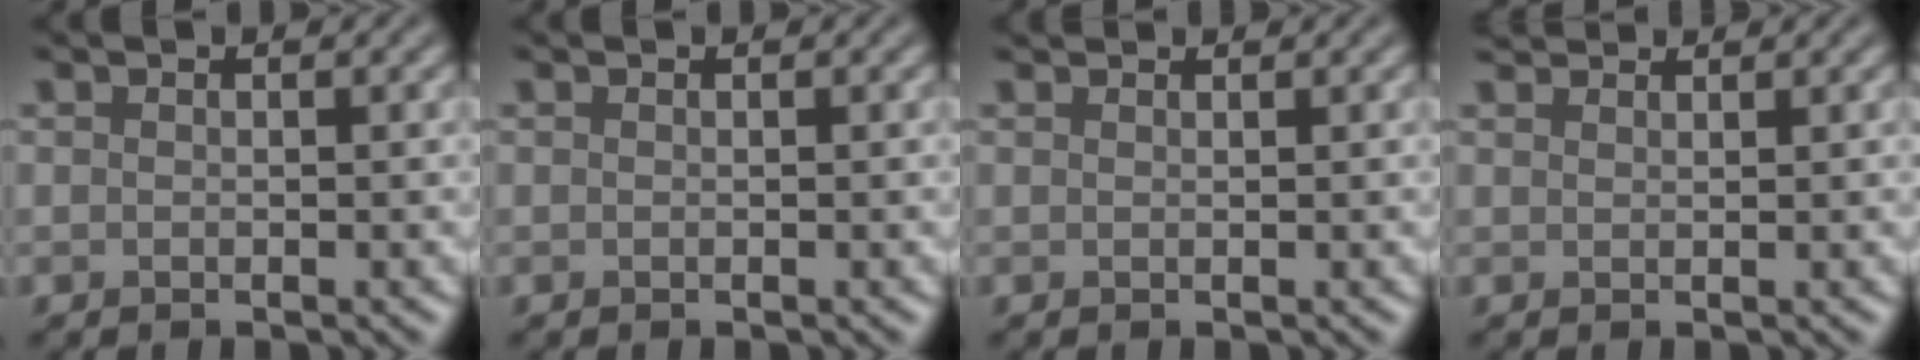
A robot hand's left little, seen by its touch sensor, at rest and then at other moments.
{"total": 0.0}
{"total": 1.4, "force": [1.4, 0.1, 0.3], "torque": [-0.014, -0.002, 0.013]}
{"total": 2.4, "force": [2.3, 0.2, 0.6], "torque": [-0.015, 0.004, 0.032]}